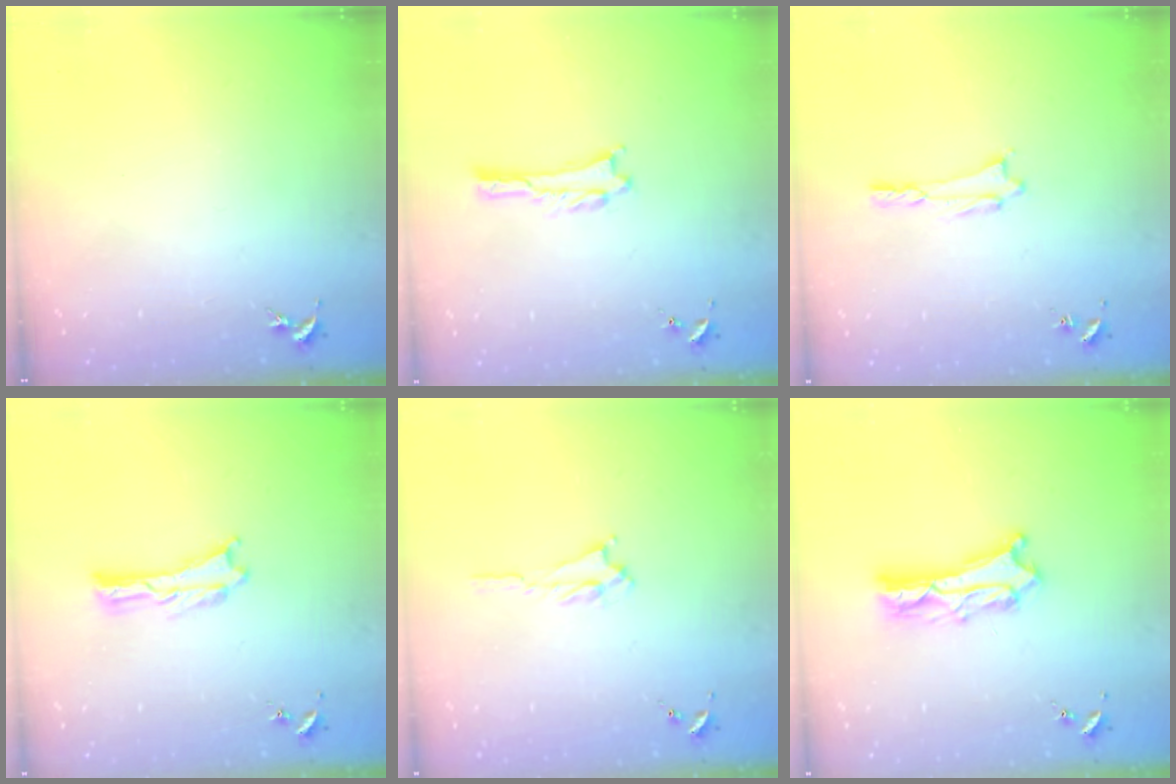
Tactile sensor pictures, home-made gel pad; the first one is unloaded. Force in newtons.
{"total": 1.0, "press": 1.0, "slide": 0.1}
{"total": 0.8, "press": 0.8, "slide": 0.1}
{"total": 0.0}
{"total": 1.6, "press": 1.5, "slide": 0.4}
{"total": 6.1, "press": 6.1, "slide": 0.5}